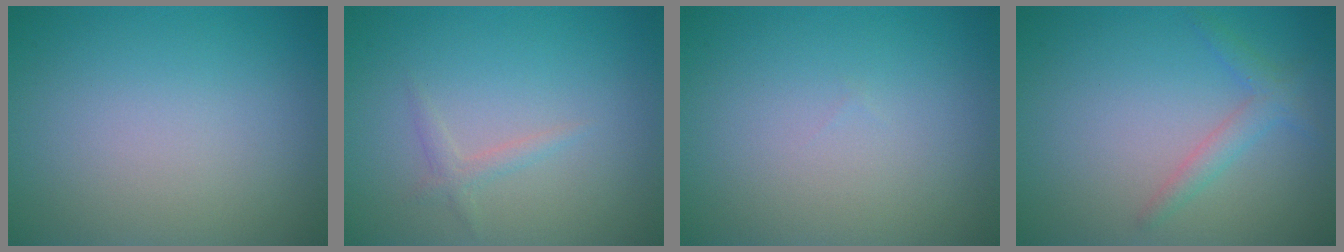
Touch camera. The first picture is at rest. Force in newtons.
{"total": 1.1, "press": 1.1, "slide": 0.0}
{"total": 0.0}
{"total": 1.9, "press": 1.9, "slide": 0.0}